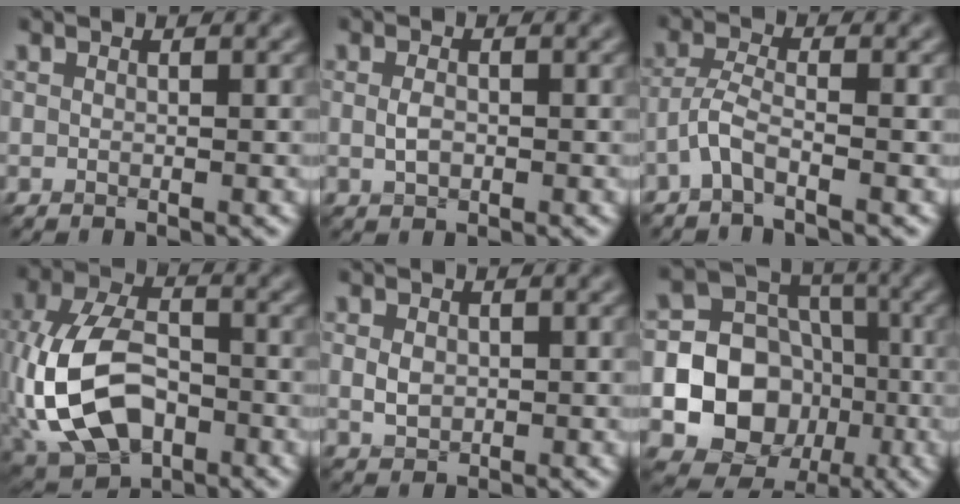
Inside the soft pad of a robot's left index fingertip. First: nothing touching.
{"total": 1.5, "force": [-0.1, 1.0, 1.2], "torque": [-0.029, -0.001, -0.003]}
{"total": 2.5, "force": [-1.7, 0.4, 1.8], "torque": [-0.044, 0.007, -0.044]}
{"total": 11.2, "force": [-3.0, 7.0, 8.2], "torque": [-0.183, 0.001, -0.073]}
{"total": 1.7, "force": [0.0, 1.3, 1.1], "torque": [-0.026, -0.001, -0.001]}
{"total": 13.5, "force": [-3.4, 12.0, 5.1], "torque": [-0.095, -0.016, -0.079]}